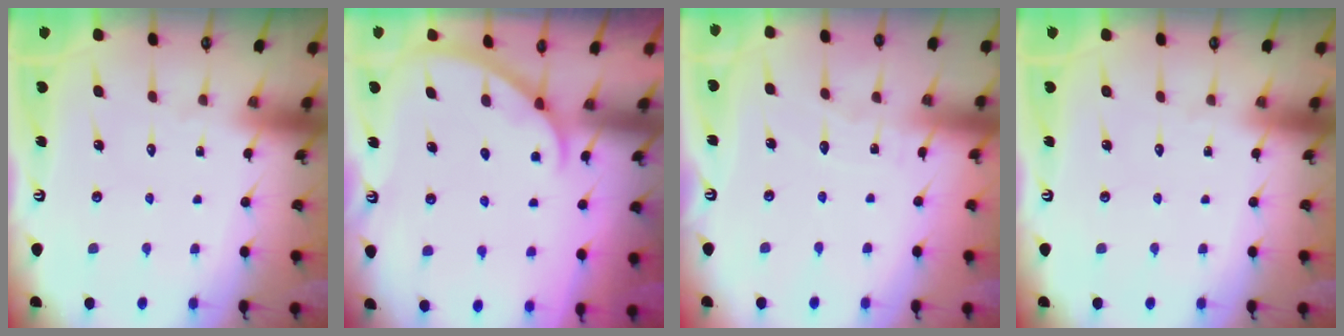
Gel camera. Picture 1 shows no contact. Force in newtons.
{"total": 1.9, "press": 1.9, "slide": 0.2}
{"total": 3.9, "press": 3.9, "slide": 0.2}
{"total": 0.0}